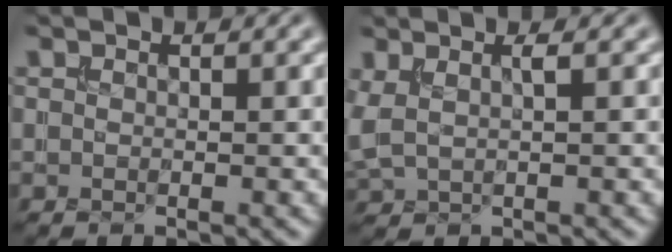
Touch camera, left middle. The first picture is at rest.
{"total": 2.0, "force": [0.6, 0.8, 1.8], "torque": [-0.035, 0.001, 0.021]}